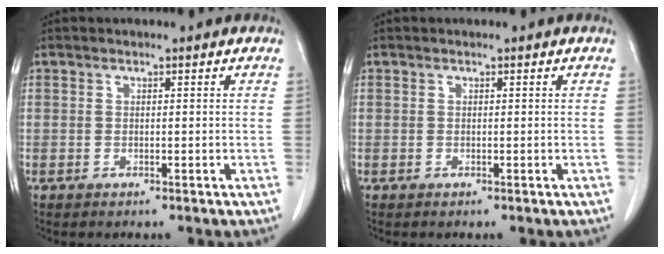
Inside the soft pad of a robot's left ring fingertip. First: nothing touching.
{"total": 0.0}